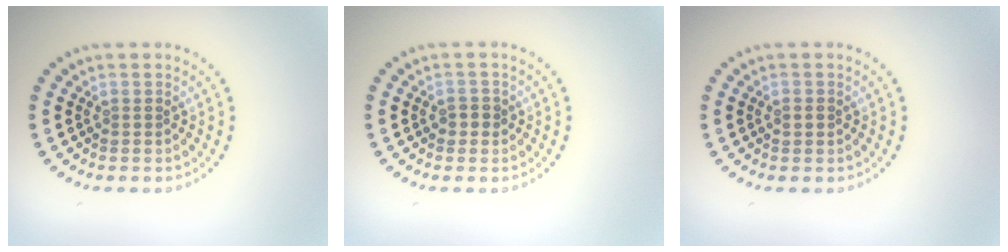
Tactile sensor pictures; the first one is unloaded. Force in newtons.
{"total": 1.2, "press": 1.2, "slide": 0.4}
{"total": 1.1, "press": 1.1, "slide": 0.2}